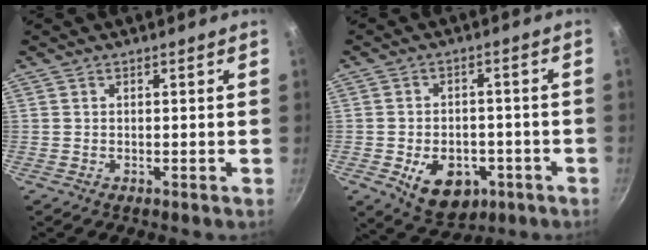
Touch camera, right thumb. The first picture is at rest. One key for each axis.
{"total": 11.0, "fx": -3.9, "fy": 7.6, "fz": 6.9, "tx": -0.075, "ty": 0.010, "tz": -0.045}